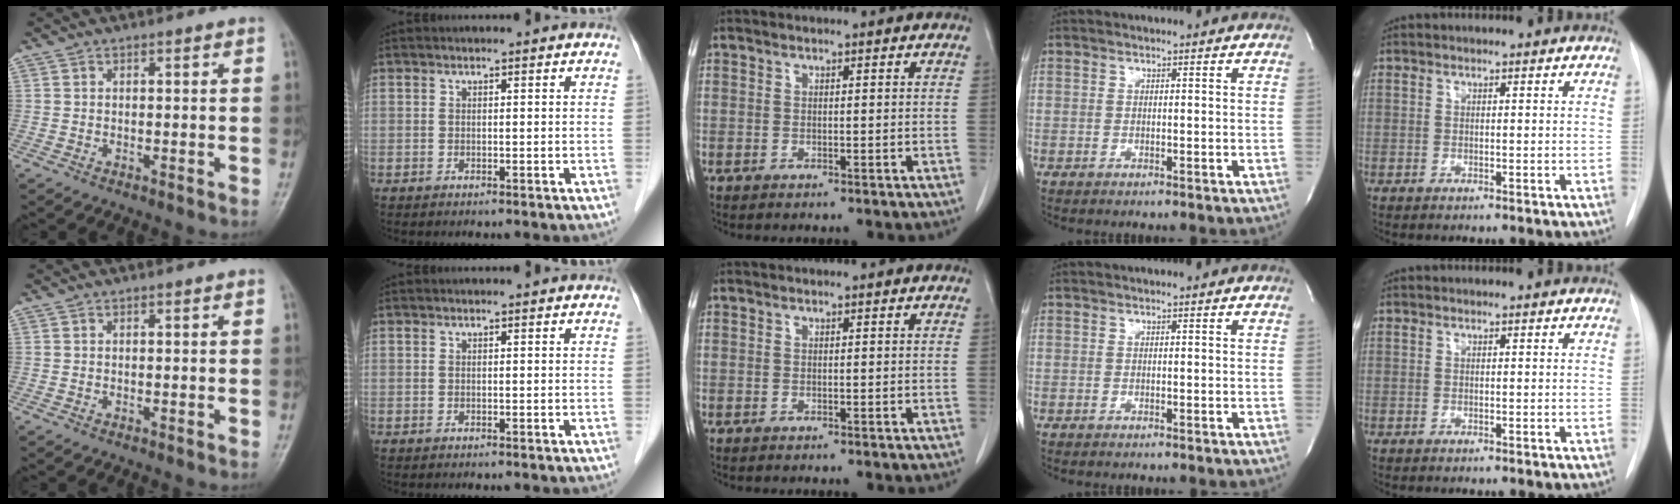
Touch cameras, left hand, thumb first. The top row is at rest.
{}